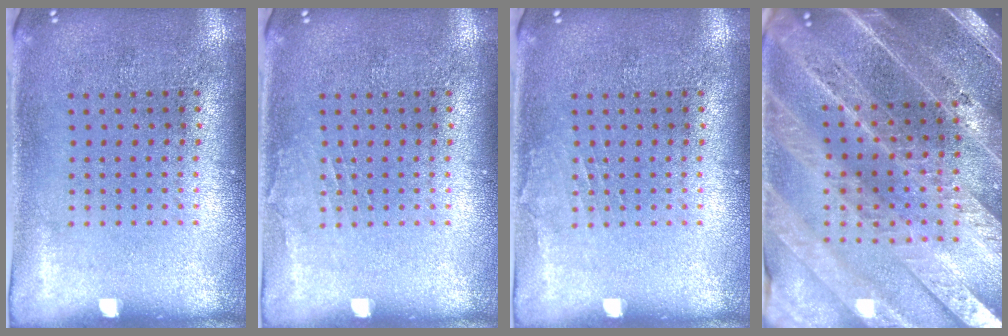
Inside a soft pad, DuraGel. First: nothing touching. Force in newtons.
{"total": 0.7, "press": 0.7, "slide": 0.1}
{"total": 0.7, "press": 0.7, "slide": 0.1}
{"total": 4.9, "press": 4.3, "slide": 2.3}